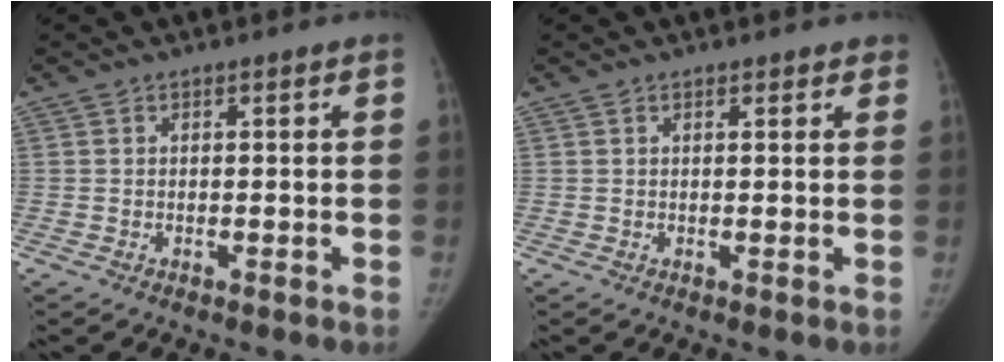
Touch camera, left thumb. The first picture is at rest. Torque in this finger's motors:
{"motor_torque": [-0.33, -0.10, -0.37, 0.13, -0.01]}